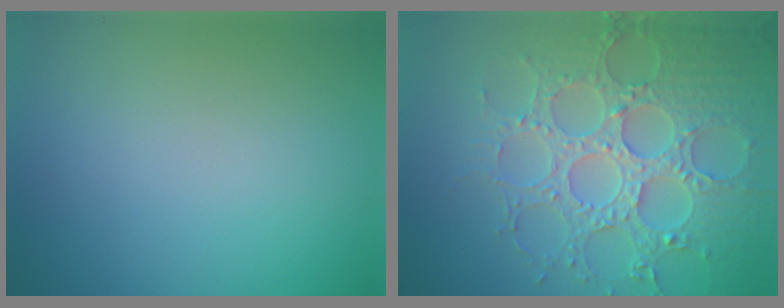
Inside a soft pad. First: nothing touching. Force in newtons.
{"total": 7.2, "press": 5.9, "slide": 4.1}